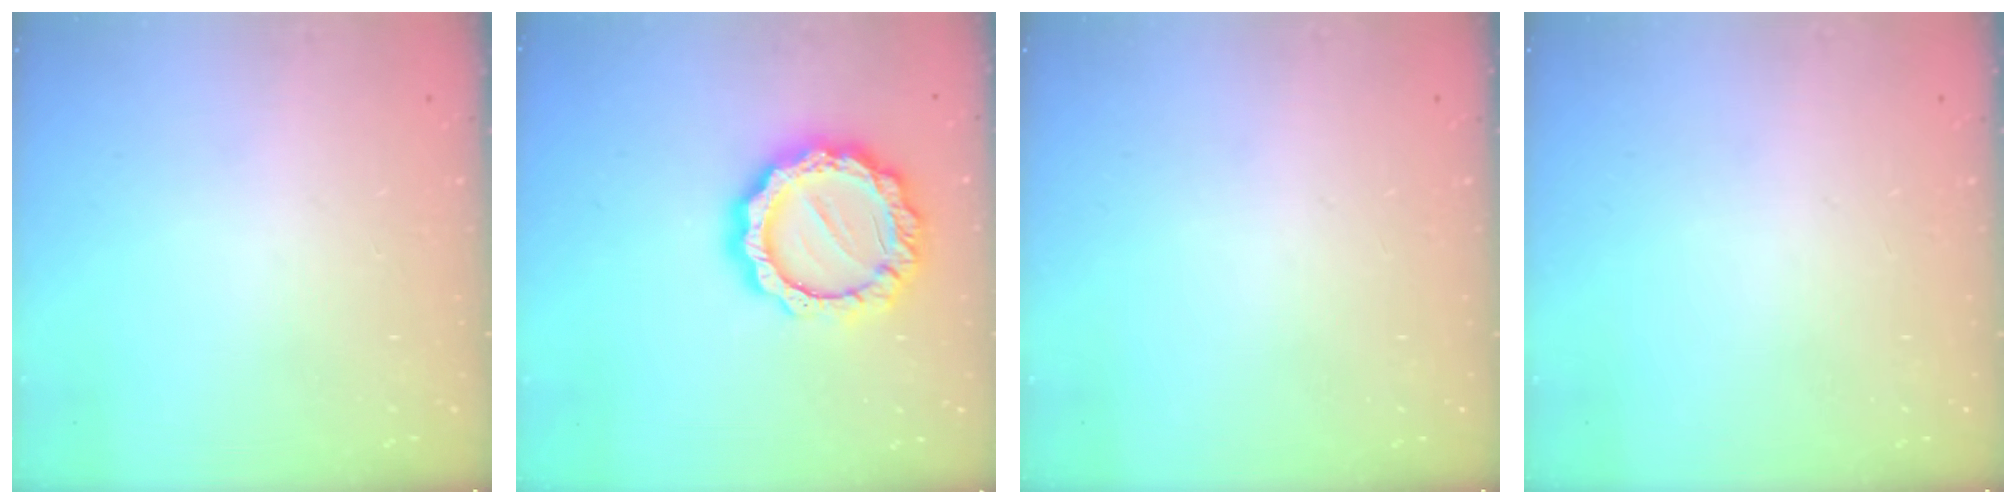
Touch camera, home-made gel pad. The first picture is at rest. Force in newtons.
{"total": 15.9, "press": 15.8, "slide": 1.3}
{"total": 0.0}
{"total": 0.0}